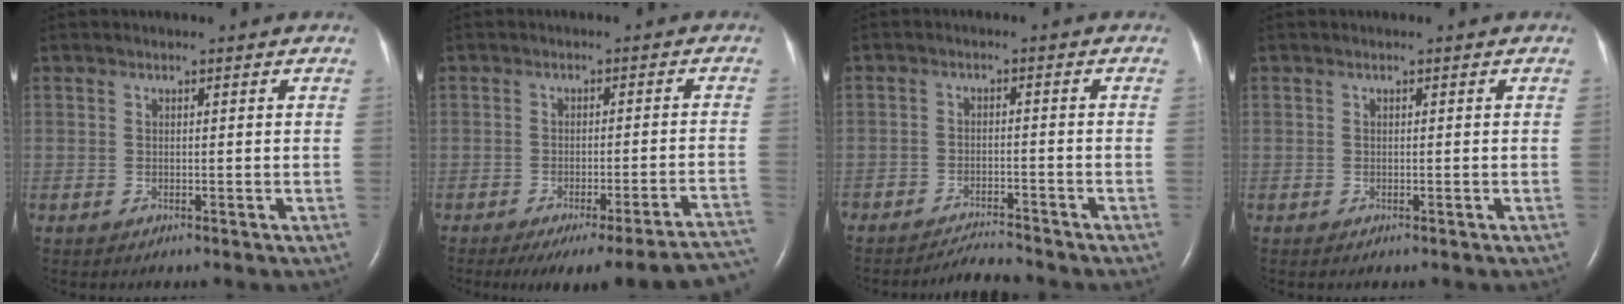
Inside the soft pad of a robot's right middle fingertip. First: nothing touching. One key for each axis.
{"total": 19.7, "fx": -17.6, "fy": 1.0, "fz": 8.6, "tx": -0.025, "ty": -0.003, "tz": -0.210}
{"total": 3.7, "fx": -3.7, "fy": -0.3, "fz": 0.2, "tx": -0.007, "ty": -0.016, "tz": -0.061}
{"total": 0.0}